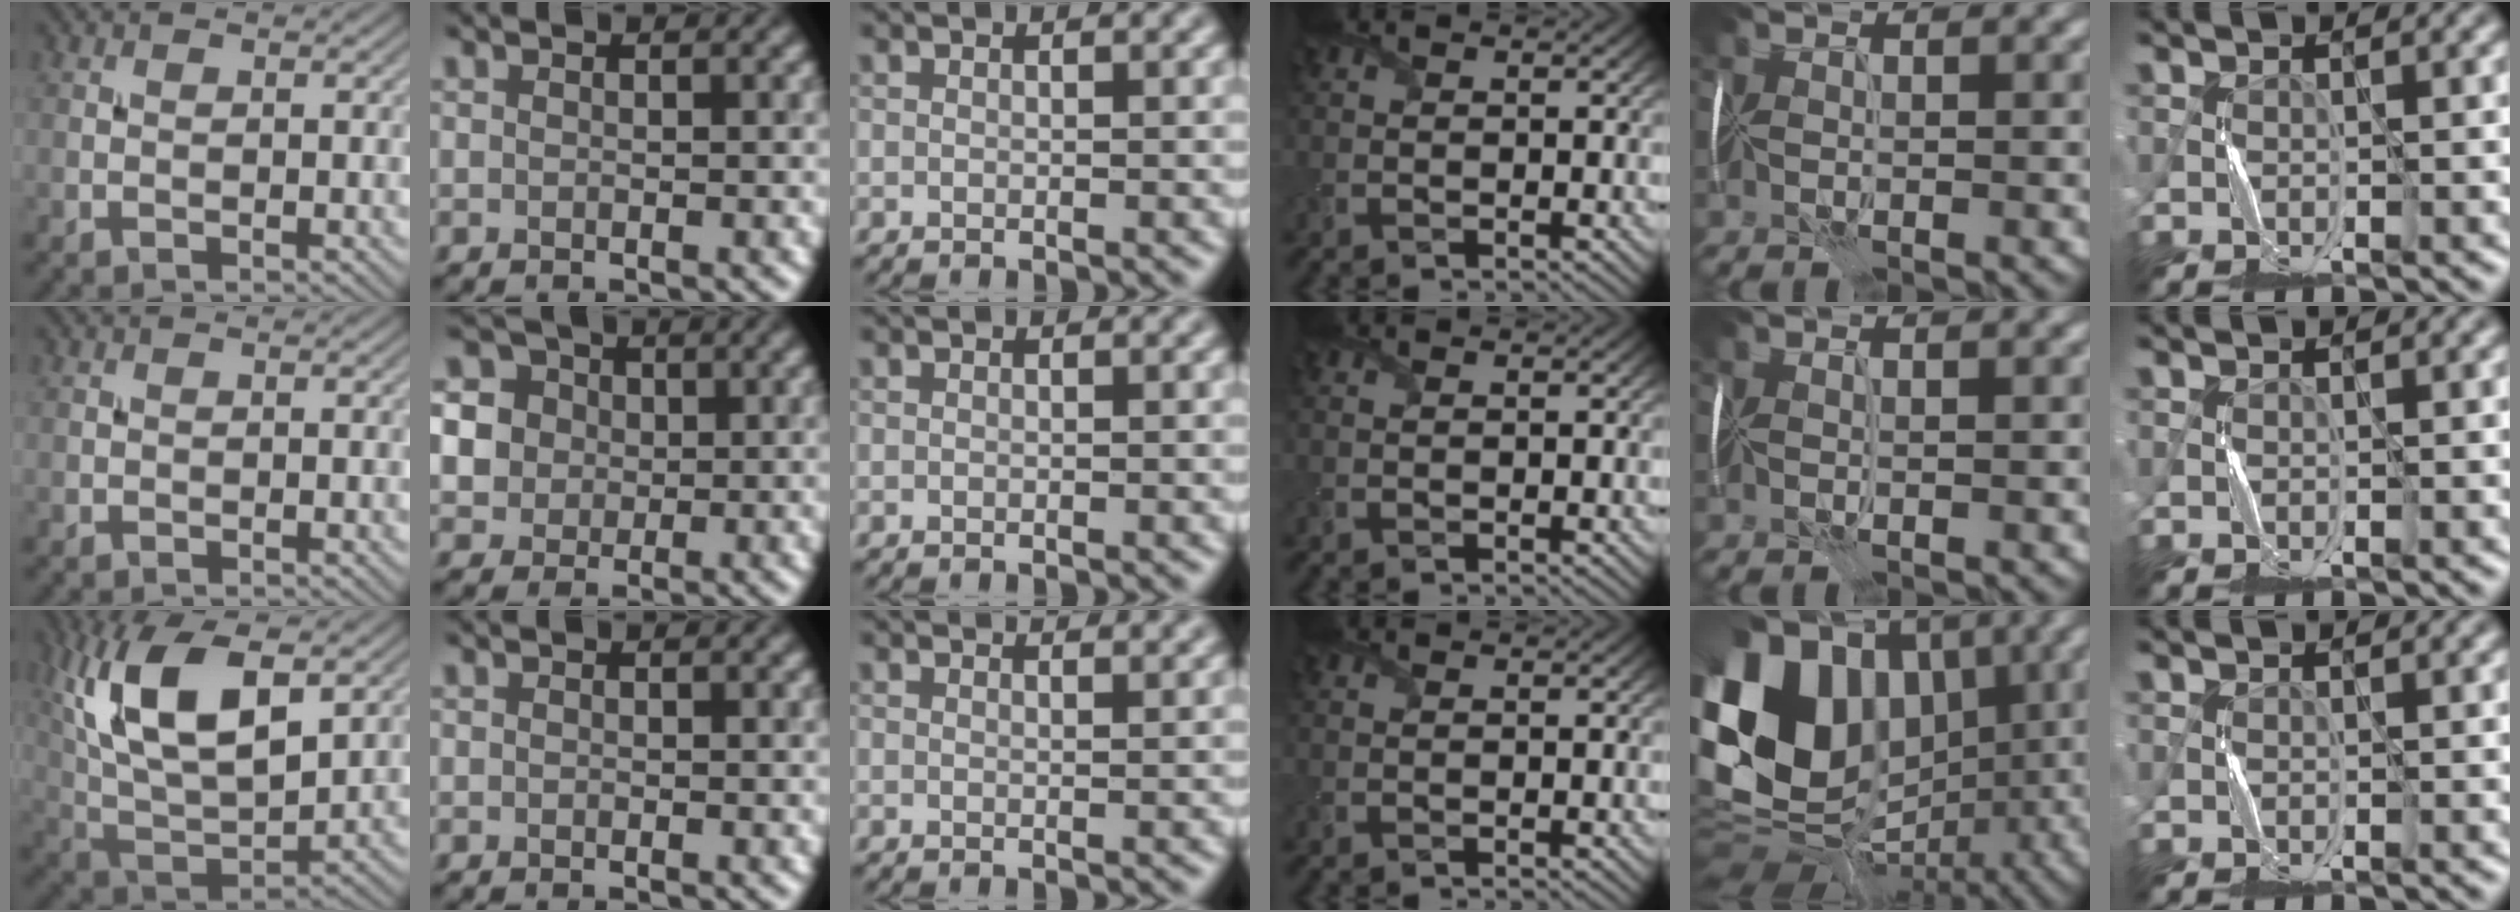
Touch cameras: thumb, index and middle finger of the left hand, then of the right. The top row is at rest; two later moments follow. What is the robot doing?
{"motion": "fold", "object": "handkerchief"}